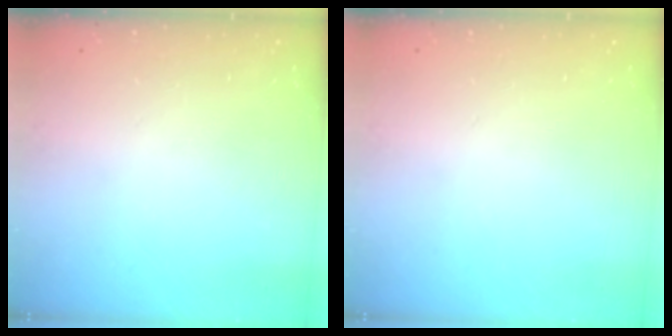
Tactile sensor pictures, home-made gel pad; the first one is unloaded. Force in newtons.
{"total": 0.0}